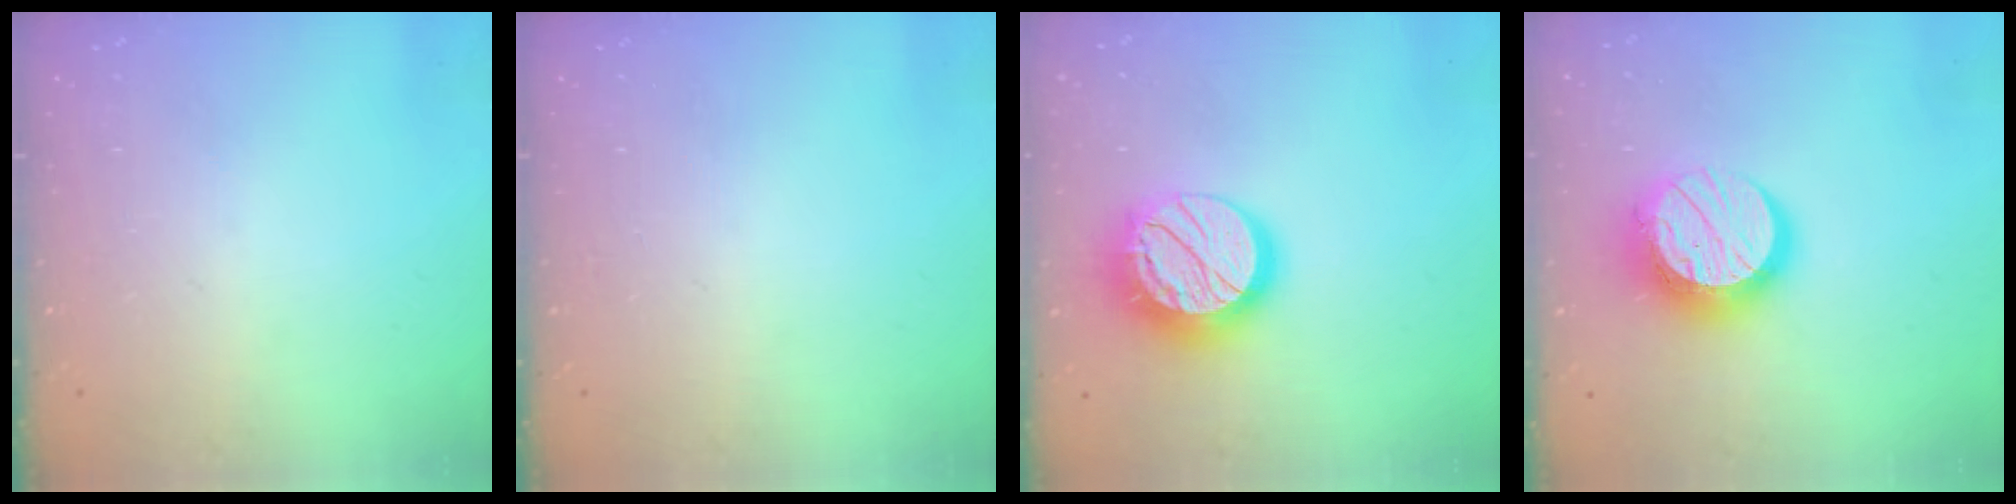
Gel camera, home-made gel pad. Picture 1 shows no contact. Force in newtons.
{"total": 0.0}
{"total": 16.9, "press": 16.9, "slide": 0.9}
{"total": 14.3, "press": 14.2, "slide": 1.6}